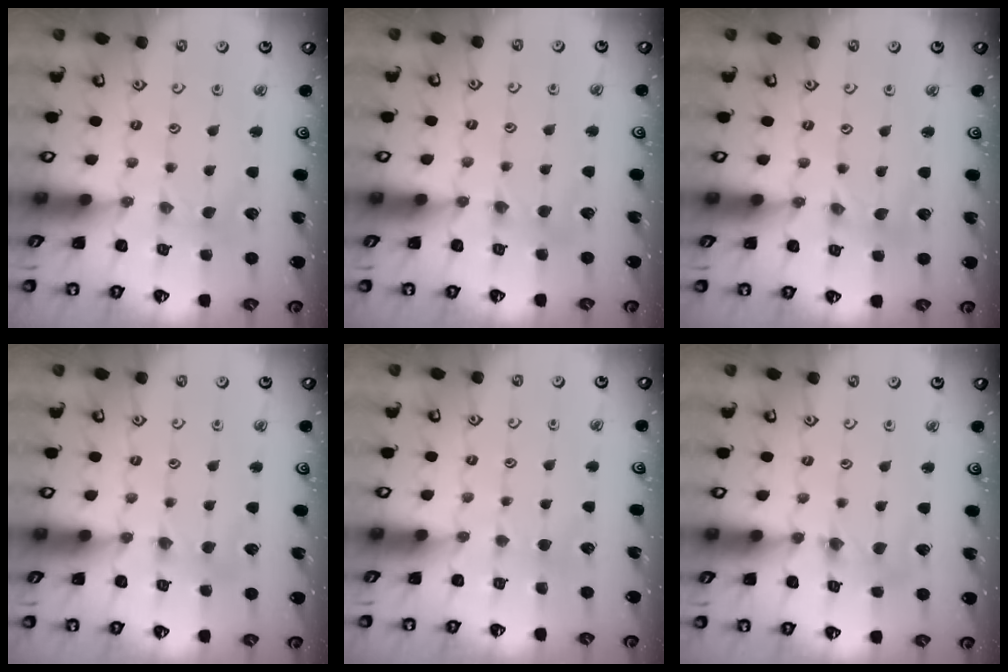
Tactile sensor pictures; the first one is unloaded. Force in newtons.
{"total": 2.7, "press": 2.7, "slide": 0.4}
{"total": 0.0}
{"total": 2.7, "press": 2.7, "slide": 0.4}
{"total": 1.9, "press": 1.9, "slide": 0.3}
{"total": 2.0, "press": 2.0, "slide": 0.3}